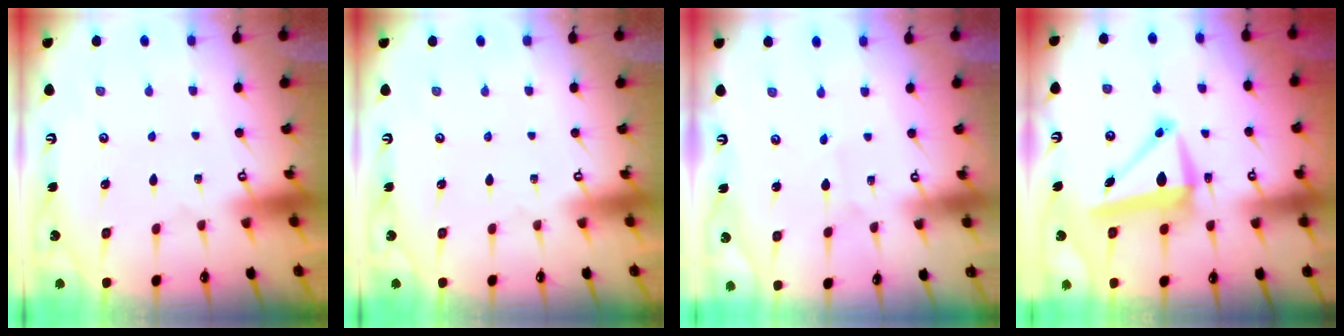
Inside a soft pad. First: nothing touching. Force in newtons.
{"total": 0.0}
{"total": 2.3, "press": 2.3, "slide": 0.2}
{"total": 8.6, "press": 8.3, "slide": 2.2}